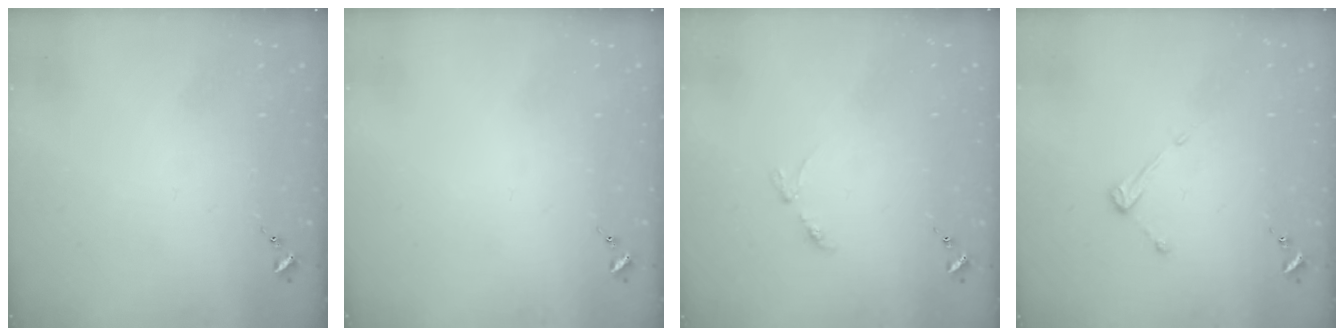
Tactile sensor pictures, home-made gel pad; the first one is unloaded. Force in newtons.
{"total": 0.0}
{"total": 2.8, "press": 2.8, "slide": 0.5}
{"total": 4.2, "press": 4.2, "slide": 0.3}